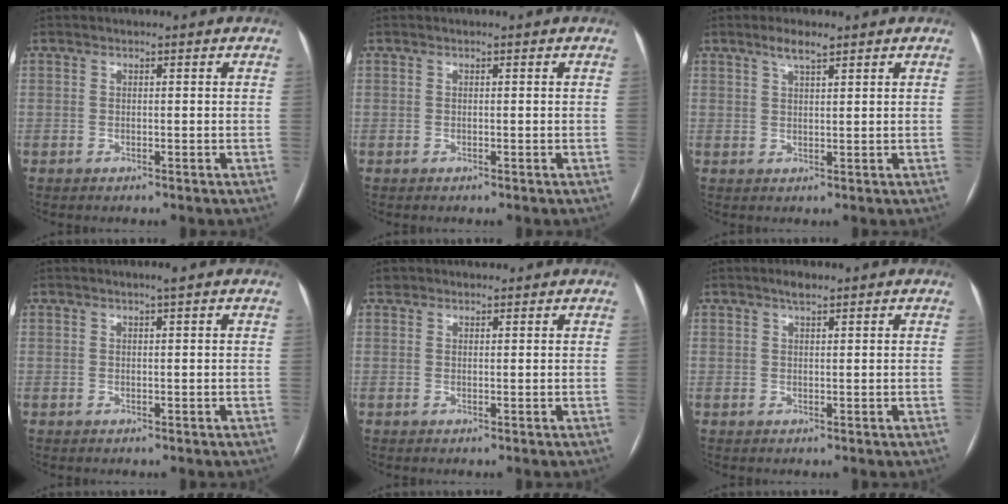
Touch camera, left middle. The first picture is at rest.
{"total": 0.0}
{"total": 3.0, "force": [2.2, 0.4, 2.0], "torque": [-0.042, 0.004, 0.041]}
{"total": 1.0, "force": [0.6, -0.3, 0.7], "torque": [-0.019, 0.001, 0.014]}
{"total": 1.5, "force": [1.3, 0.7, 0.0], "torque": [-0.003, 0.016, 0.021]}
{"total": 1.8, "force": [1.3, 0.3, 1.1], "torque": [-0.025, 0.005, 0.024]}